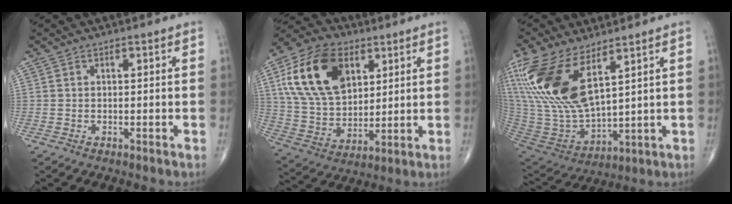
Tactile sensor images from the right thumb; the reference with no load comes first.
{"total": 19.7, "force": [7.1, 12.4, 13.5], "torque": [-0.233, -0.015, 0.132]}
{"total": 22.4, "force": [10.7, 9.6, 17.2], "torque": [-0.390, -0.042, 0.221]}